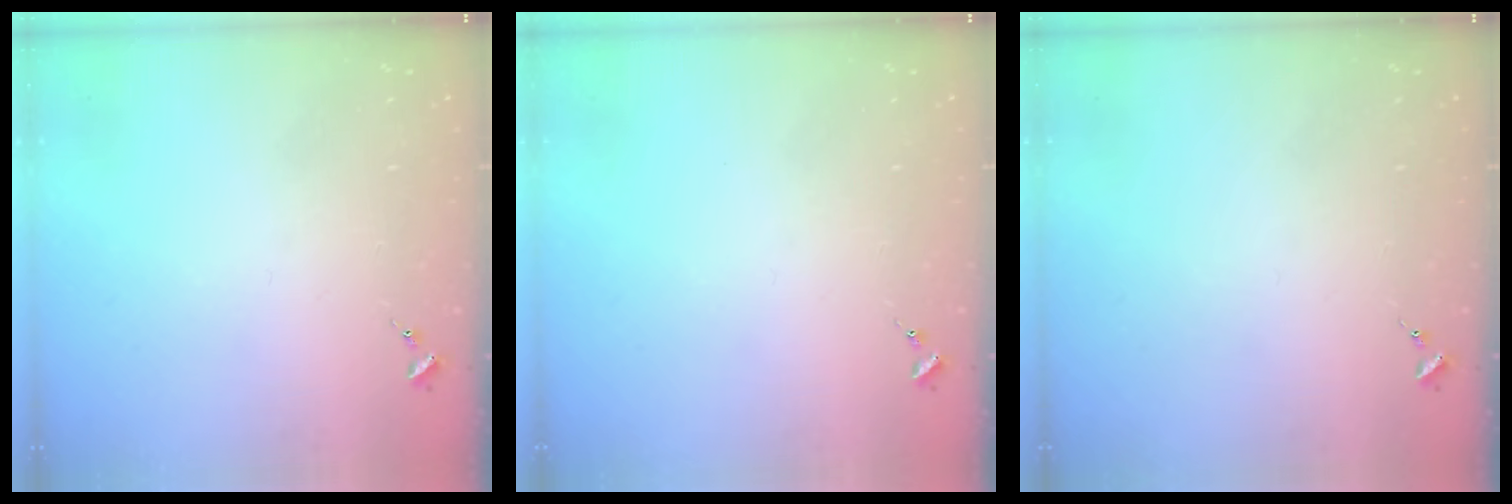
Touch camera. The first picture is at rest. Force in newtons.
{"total": 0.0}
{"total": 0.0}